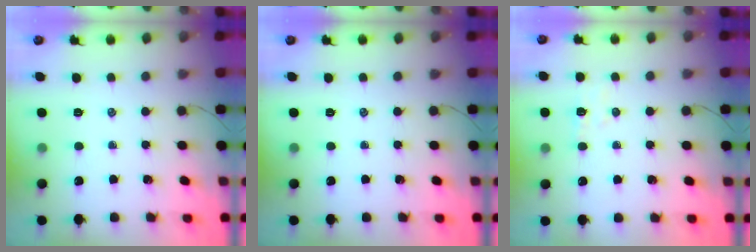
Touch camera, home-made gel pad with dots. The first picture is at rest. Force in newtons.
{"total": 0.0}
{"total": 4.7, "press": 4.6, "slide": 1.2}